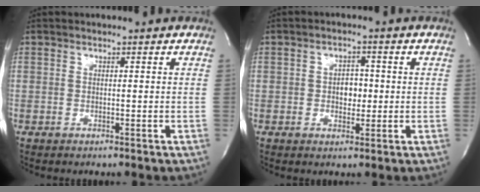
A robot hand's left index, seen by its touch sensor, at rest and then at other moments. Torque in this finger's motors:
{"motor_torque": [0.05, 0.00, 0.01, 0.02]}